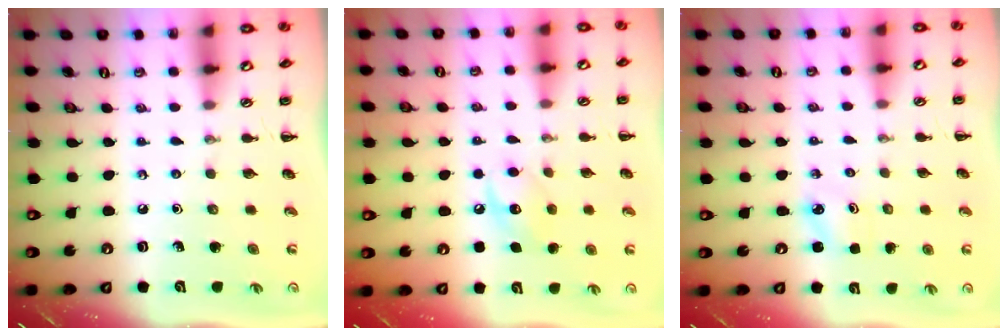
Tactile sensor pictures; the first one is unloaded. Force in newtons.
{"total": 8.3, "press": 8.3, "slide": 0.7}
{"total": 1.7, "press": 1.7, "slide": 0.2}